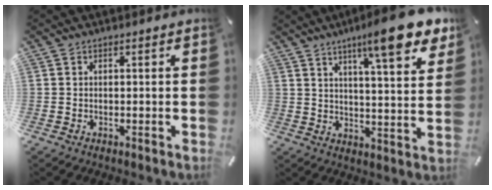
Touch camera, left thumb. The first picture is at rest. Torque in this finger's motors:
{"motor_torque": [0.53, 0.51, 1.41, -1.35, 0.24]}